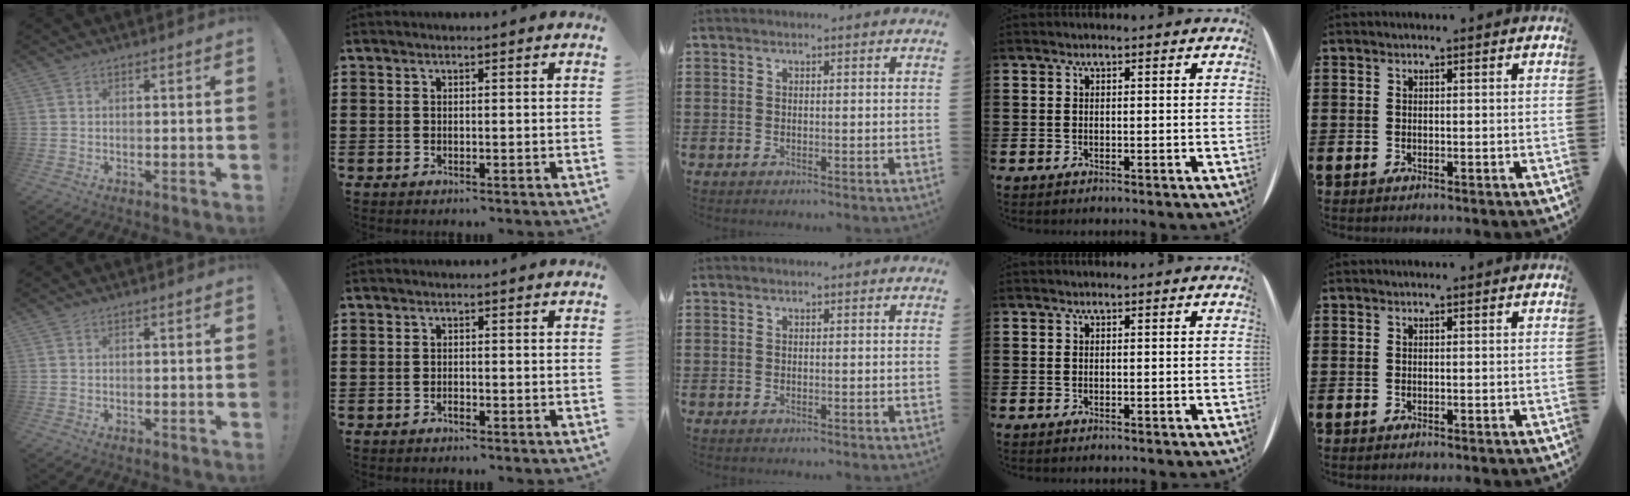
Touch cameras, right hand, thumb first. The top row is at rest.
{"index": {"total": 0.7, "force": [-0.6, 0.3, 0.3], "torque": [-0.007, -0.001, -0.011]}}